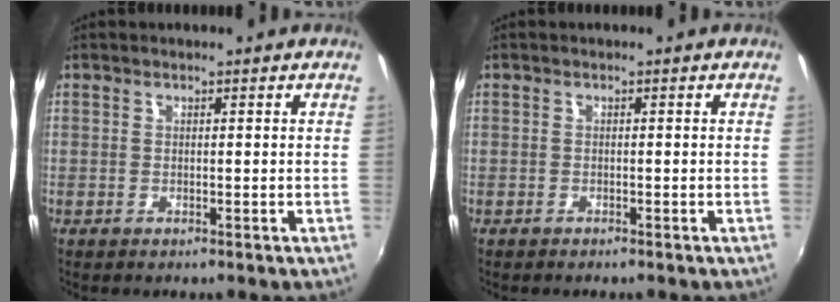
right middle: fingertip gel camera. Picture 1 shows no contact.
{"total": 0.5, "force": [-0.5, 0.1, 0.1], "torque": [-0.004, -0.003, -0.010]}